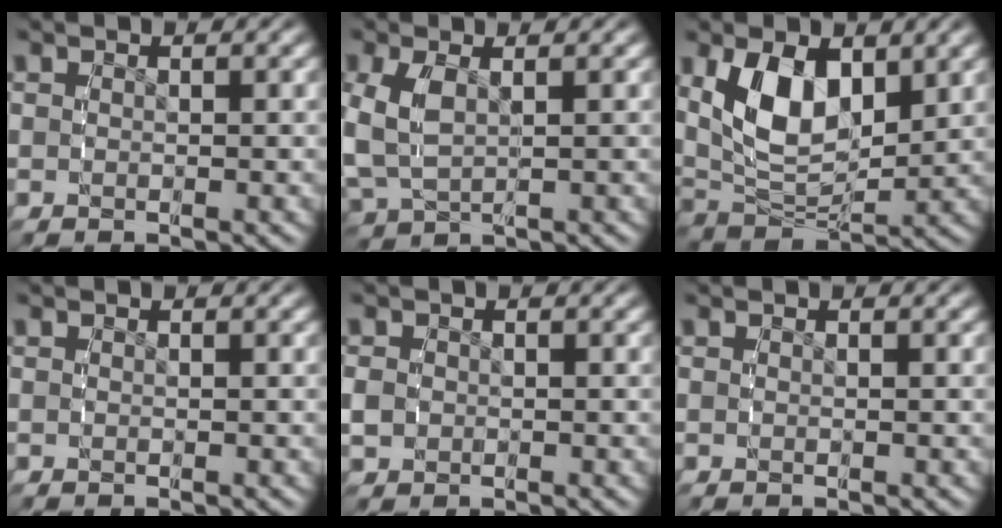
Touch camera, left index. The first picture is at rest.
{"total": 4.1, "force": [0.3, 3.0, 2.7], "torque": [-0.080, -0.013, 0.021]}
{"total": 7.7, "force": [2.0, 4.9, 5.6], "torque": [-0.118, -0.014, 0.043]}
{"total": 0.0}
{"total": 1.6, "force": [-0.4, 1.4, 0.7], "torque": [-0.024, -0.008, -0.002]}
{"total": 0.0}